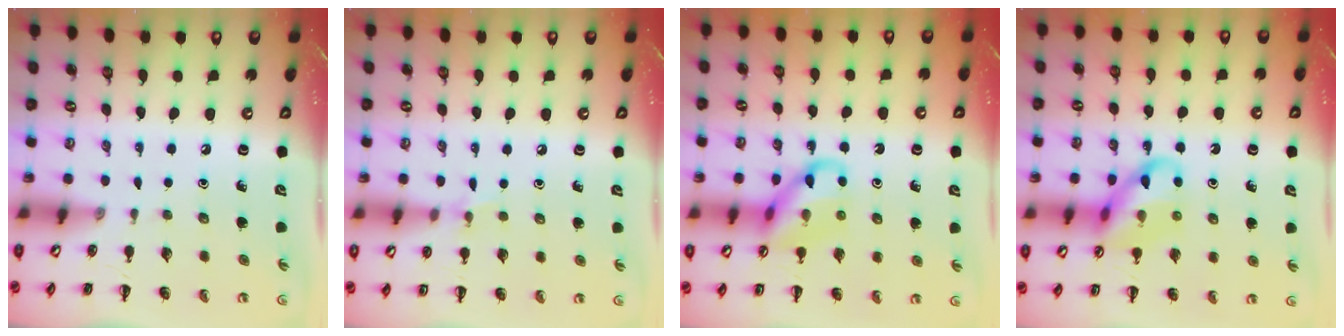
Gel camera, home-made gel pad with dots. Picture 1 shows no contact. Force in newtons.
{"total": 5.3, "press": 5.0, "slide": 1.8}
{"total": 11.6, "press": 11.5, "slide": 1.7}
{"total": 12.3, "press": 12.1, "slide": 1.6}